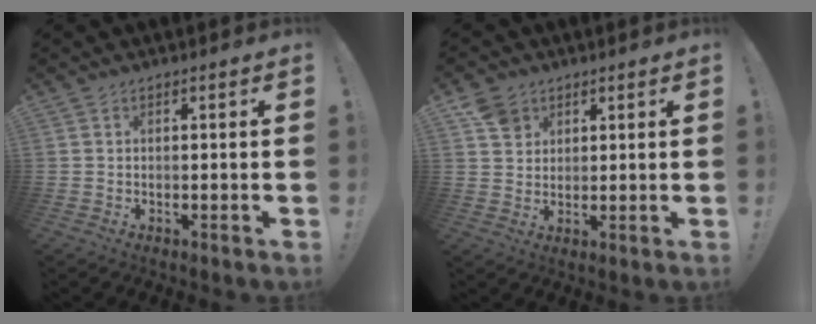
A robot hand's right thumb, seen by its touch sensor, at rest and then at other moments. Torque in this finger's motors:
{"motor_torque": [0.59, 0.56, 0.64, 0.17, 0.00]}